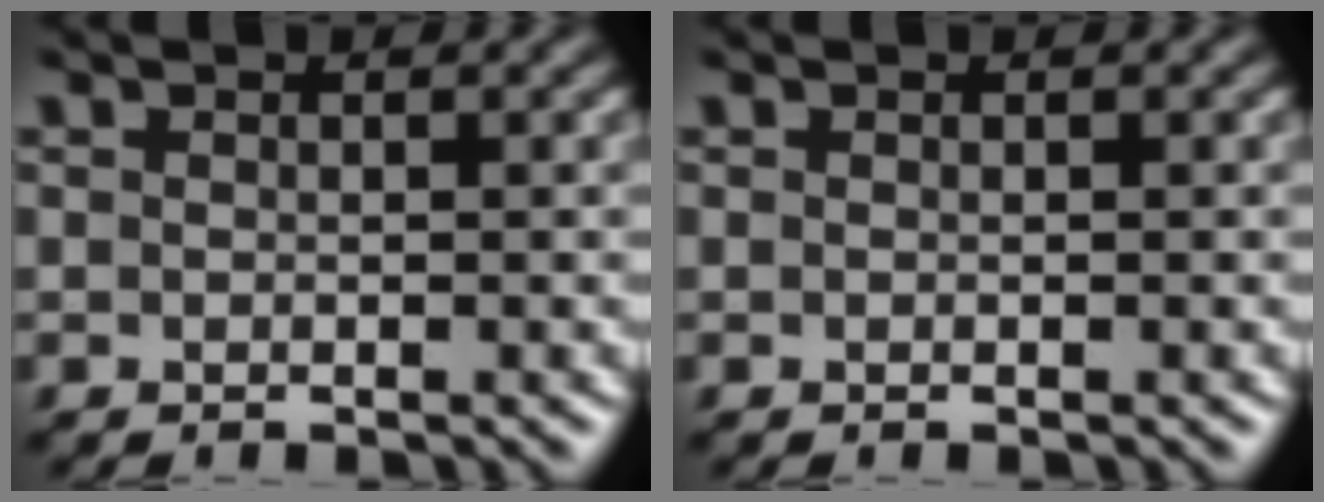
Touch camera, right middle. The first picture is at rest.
{"total": 0.0}